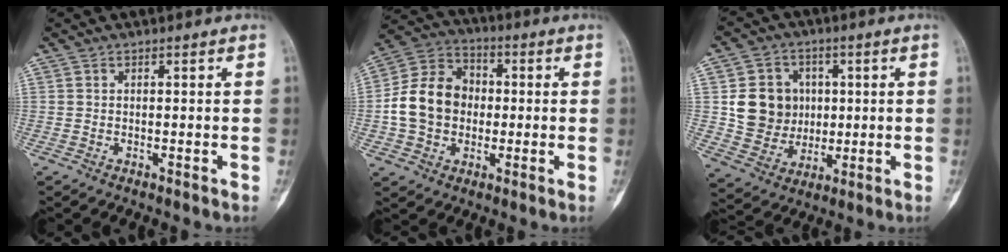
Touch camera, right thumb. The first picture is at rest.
{"total": 13.5, "force": [-0.8, 10.9, 7.9], "torque": [-0.125, 0.033, -0.020]}
{"total": 11.5, "force": [1.4, 10.4, 4.8], "torque": [-0.042, 0.000, 0.038]}